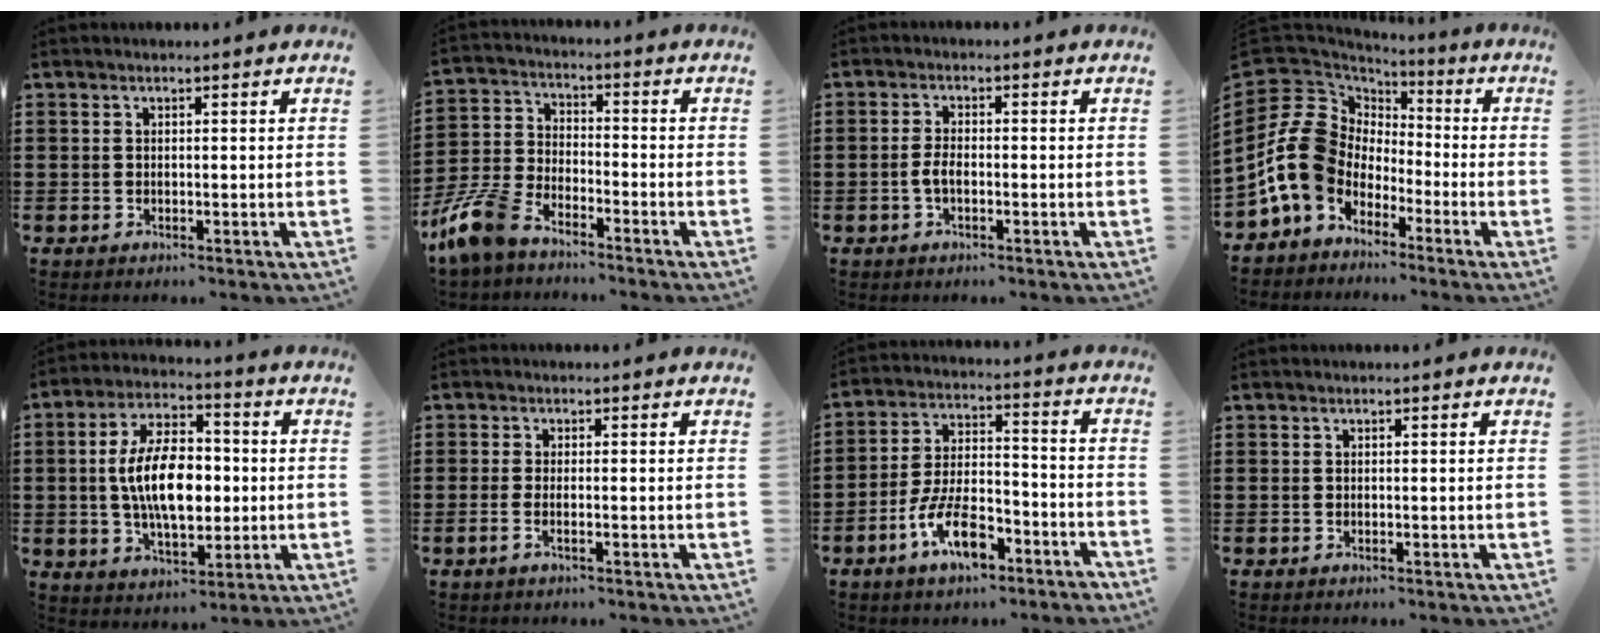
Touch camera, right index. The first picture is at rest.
{"total": 7.3, "force": [-6.2, 2.2, 3.1], "torque": [-0.102, 0.001, -0.130]}
{"total": 2.5, "force": [-0.8, 0.8, 2.2], "torque": [-0.057, -0.007, -0.019]}
{"total": 12.7, "force": [-3.1, 10.3, 6.7], "torque": [-0.204, 0.007, -0.065]}
{"total": 11.2, "force": [-0.1, 5.8, 9.5], "torque": [-0.181, 0.003, -0.005]}
{"total": 1.4, "force": [-0.6, 0.1, 1.2], "torque": [-0.021, -0.003, -0.011]}
{"total": 10.9, "force": [-5.9, 4.6, 7.9], "torque": [-0.161, 0.011, -0.108]}
{"total": 0.0}